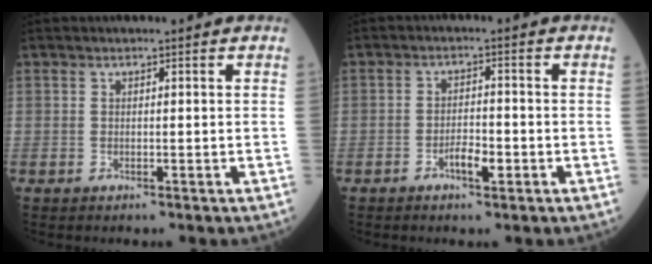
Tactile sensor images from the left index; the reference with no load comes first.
{"total": 3.3, "force": [-1.7, 1.0, 2.7], "torque": [-0.047, 0.003, -0.030]}